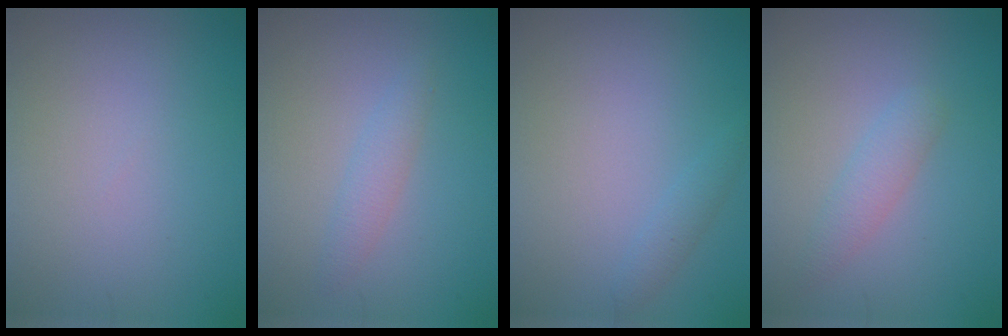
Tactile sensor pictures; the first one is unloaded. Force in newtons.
{"total": 1.5, "press": 1.5, "slide": 0.1}
{"total": 1.1, "press": 1.1, "slide": 0.1}
{"total": 1.9, "press": 1.9, "slide": 0.0}